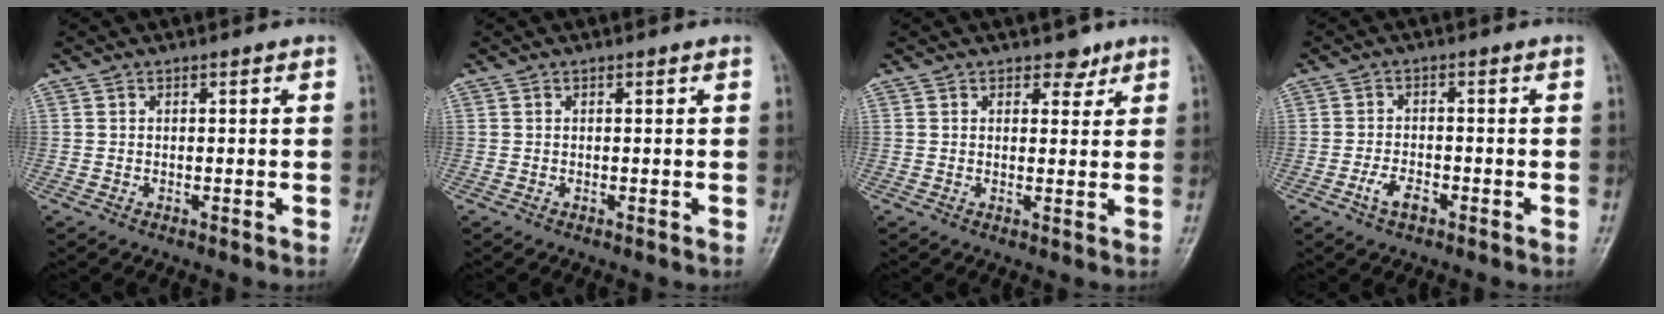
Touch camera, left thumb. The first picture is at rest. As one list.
[{"total": 0.0}, {"total": 2.8, "force": [2.0, 1.7, 0.9], "torque": [0.006, -0.012, 0.027]}, {"total": 3.5, "force": [-1.9, 1.8, 2.4], "torque": [-0.046, 0.013, -0.034]}]